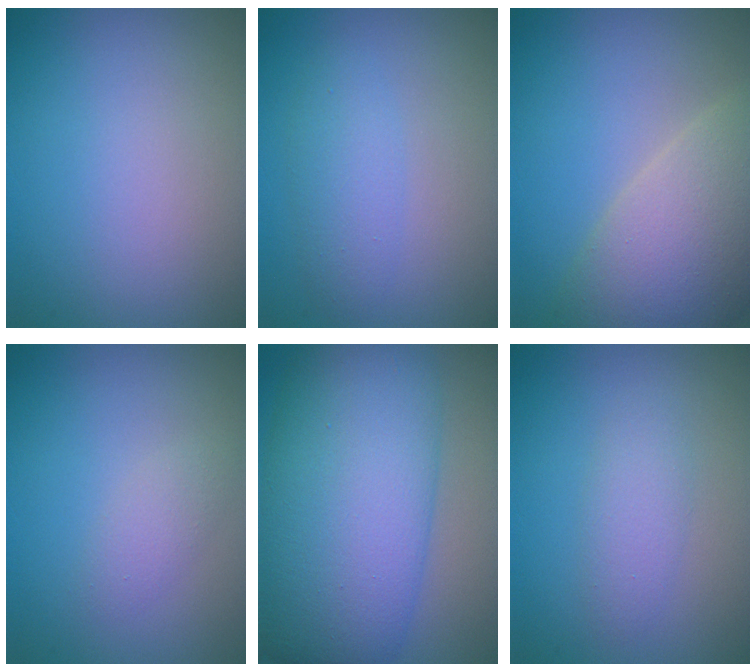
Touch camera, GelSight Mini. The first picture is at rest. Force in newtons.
{"total": 2.4, "press": 2.4, "slide": 0.0}
{"total": 9.5, "press": 9.4, "slide": 1.2}
{"total": 1.4, "press": 1.4, "slide": 0.1}
{"total": 13.3, "press": 13.3, "slide": 0.3}
{"total": 2.1, "press": 2.1, "slide": 0.1}